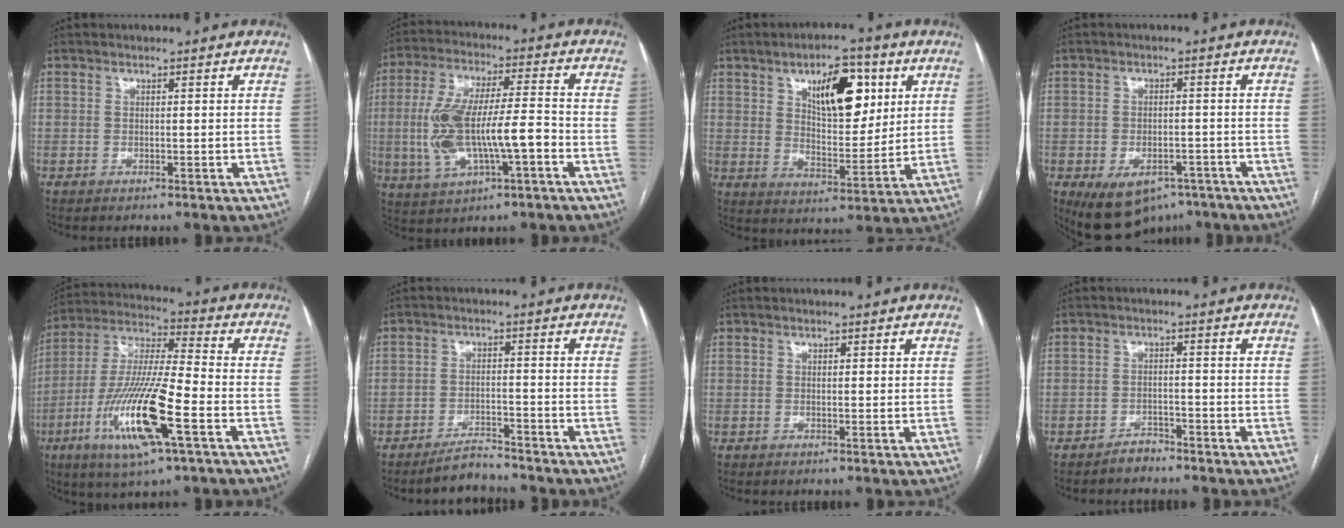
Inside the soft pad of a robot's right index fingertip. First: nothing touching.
{"total": 14.0, "force": [-2.9, 3.9, 13.1], "torque": [-0.263, 0.017, -0.041]}
{"total": 12.3, "force": [5.2, 5.2, 9.9], "torque": [-0.152, 0.011, 0.089]}
{"total": 9.7, "force": [-5.9, 5.9, 5.0], "torque": [-0.075, 0.009, -0.078]}
{"total": 17.7, "force": [-6.6, 1.9, 16.3], "torque": [-0.335, -0.019, -0.119]}
{"total": 3.8, "force": [-3.6, 0.7, 0.8], "torque": [-0.014, -0.008, -0.062]}
{"total": 0.7, "force": [0.4, 0.2, 0.5], "torque": [-0.010, -0.001, 0.004]}
{"total": 2.1, "force": [-1.9, 0.8, 0.1], "torque": [0.001, 0.001, -0.032]}